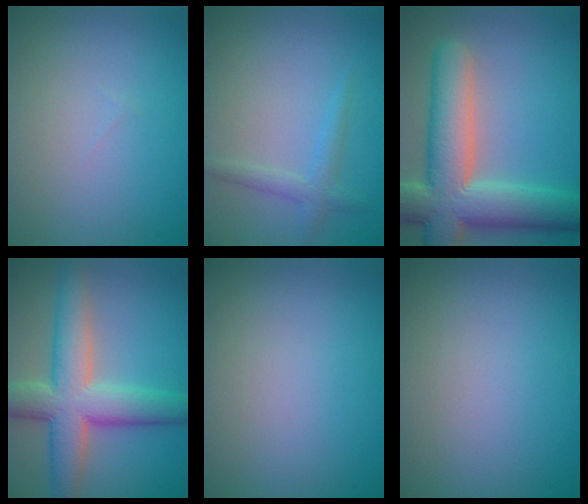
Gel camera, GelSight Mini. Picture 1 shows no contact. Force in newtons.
{"total": 1.8, "press": 1.8, "slide": 0.0}
{"total": 11.1, "press": 11.0, "slide": 1.0}
{"total": 8.4, "press": 8.4, "slide": 0.4}
{"total": 0.0}
{"total": 0.0}